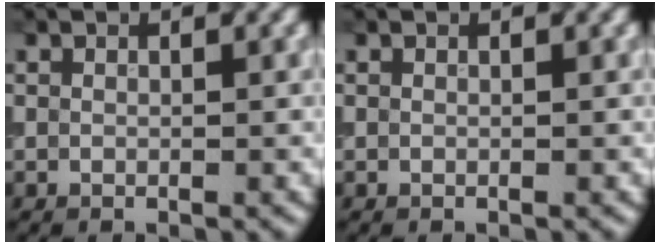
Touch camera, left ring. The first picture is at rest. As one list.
[{"total": 0.0}]